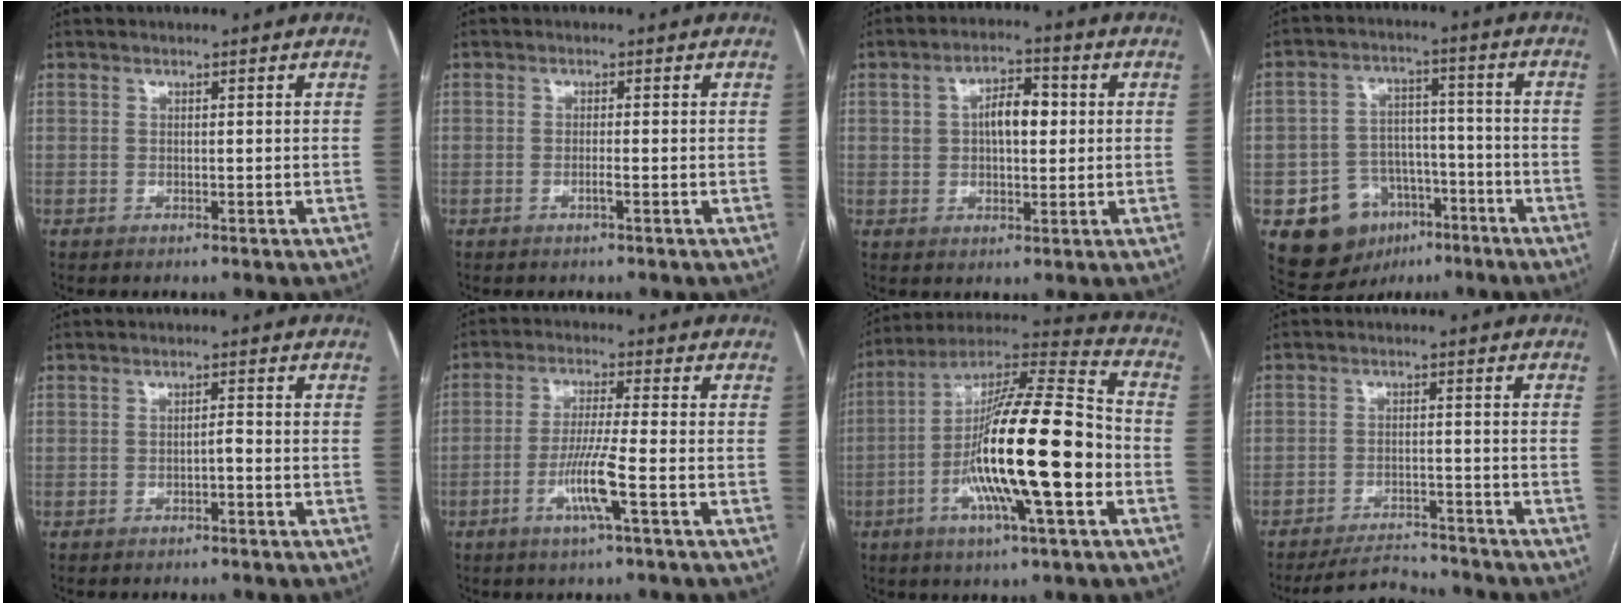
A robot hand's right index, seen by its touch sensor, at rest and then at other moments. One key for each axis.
{"total": 1.1, "fx": -0.5, "fy": -0.1, "fz": 0.9, "tx": -0.019, "ty": 0.001, "tz": -0.010}
{"total": 6.8, "fx": 1.0, "fy": 3.3, "fz": 5.8, "tx": -0.101, "ty": 0.022, "tz": 0.018}
{"total": 11.3, "fx": -5.6, "fy": 8.9, "fz": 4.1, "tx": -0.067, "ty": 0.033, "tz": -0.077}
{"total": 1.1, "fx": -0.6, "fy": 0.2, "fz": 0.9, "tx": -0.014, "ty": 0.002, "tz": -0.011}
{"total": 7.0, "fx": -2.6, "fy": -0.7, "fz": 6.4, "tx": -0.125, "ty": -0.009, "tz": -0.053}
{"total": 20.5, "fx": -4.9, "fy": 1.9, "fz": 19.8, "tx": -0.351, "ty": -0.001, "tz": -0.086}
{"total": 6.4, "fx": -6.3, "fy": 0.9, "fz": 0.4, "tx": -0.007, "ty": -0.005, "tz": -0.104}